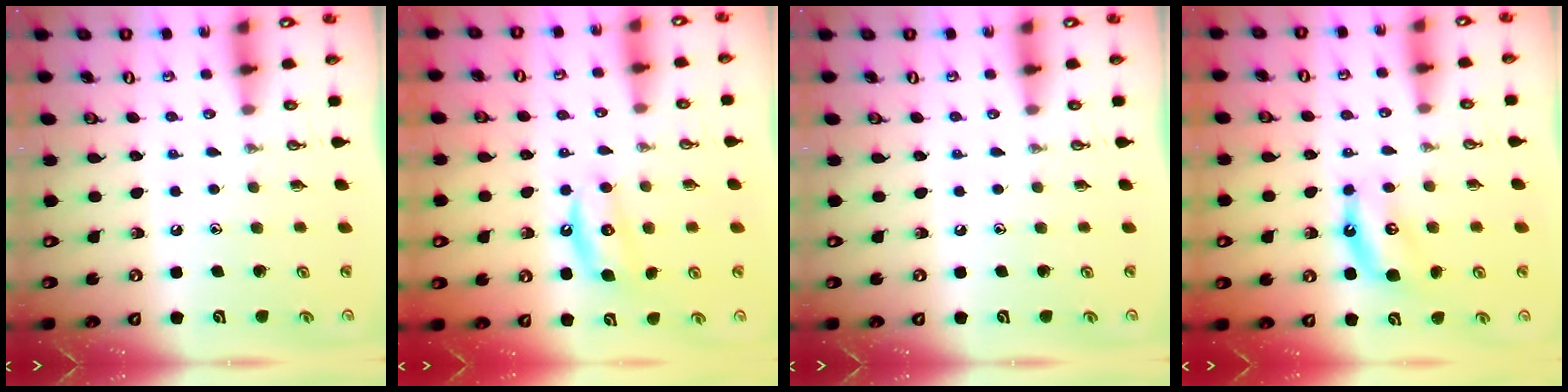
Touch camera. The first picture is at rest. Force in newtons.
{"total": 5.7, "press": 5.6, "slide": 1.1}
{"total": 0.0}
{"total": 6.3, "press": 6.3, "slide": 0.6}